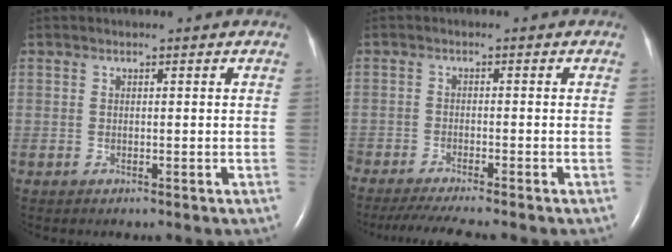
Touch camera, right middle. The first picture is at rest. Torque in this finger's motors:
{"motor_torque": [1.09, -1.06, 0.19, 0.07]}